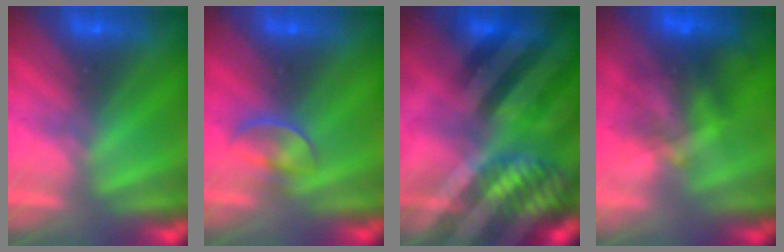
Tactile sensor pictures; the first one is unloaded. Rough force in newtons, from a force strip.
{"total": 2.3}
{"total": 8.0}
{"total": 7.7}